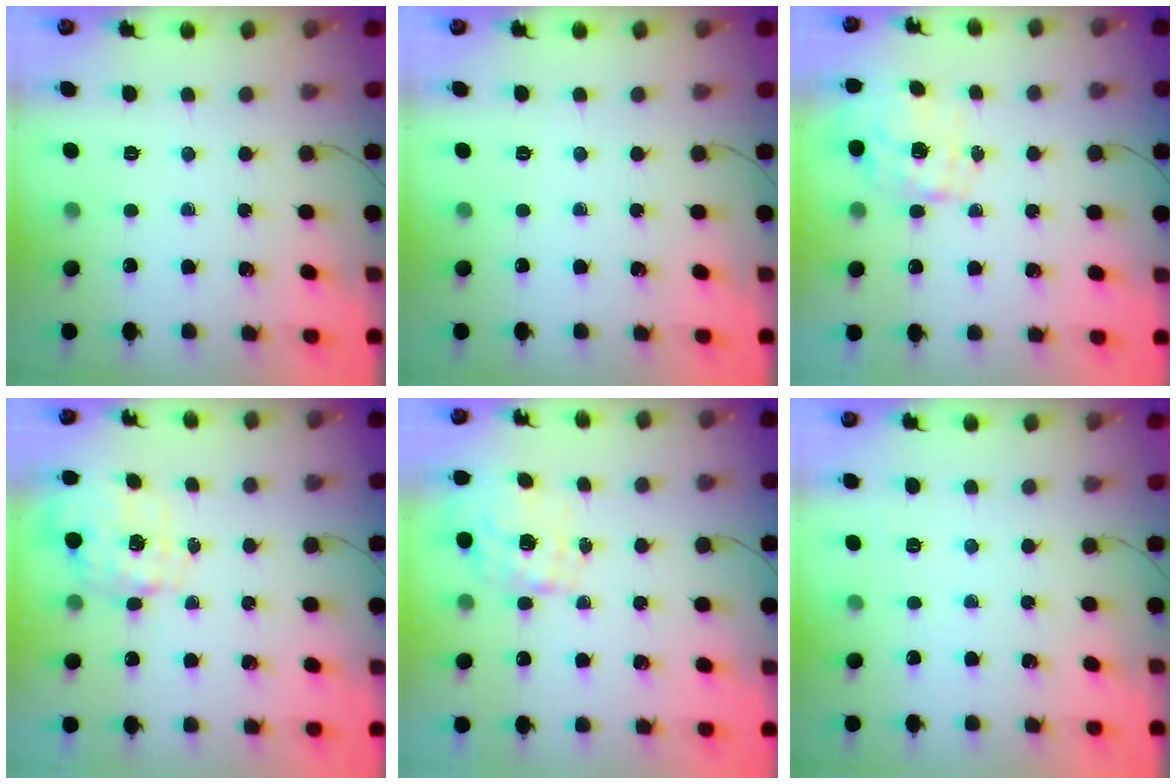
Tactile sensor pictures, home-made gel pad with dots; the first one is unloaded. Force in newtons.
{"total": 0.0}
{"total": 1.6, "press": 1.4, "slide": 0.8}
{"total": 2.8, "press": 2.6, "slide": 0.9}
{"total": 1.6, "press": 1.4, "slide": 0.8}
{"total": 5.3, "press": 5.1, "slide": 1.4}